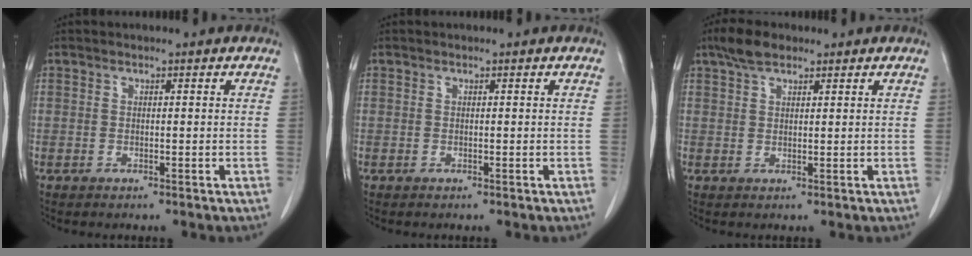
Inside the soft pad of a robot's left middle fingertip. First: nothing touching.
{"total": 0.0}
{"total": 3.7, "force": [2.7, 1.5, 2.0], "torque": [-0.047, 0.012, 0.050]}